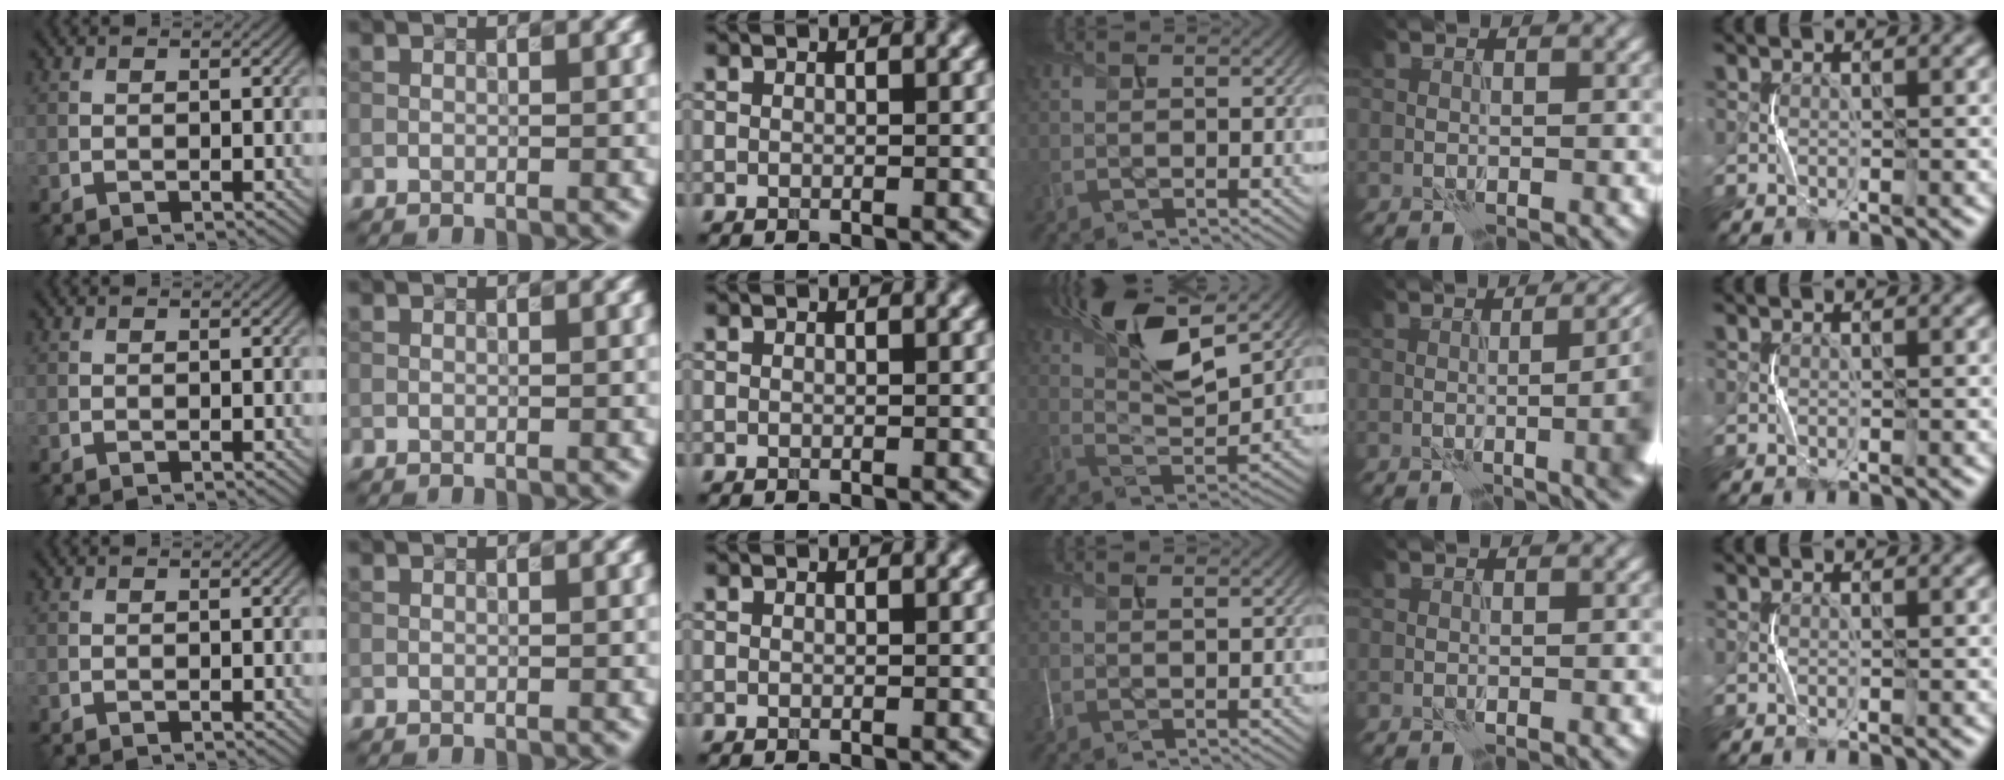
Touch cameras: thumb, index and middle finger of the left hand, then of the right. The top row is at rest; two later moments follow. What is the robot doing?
{"motion": "squeeze", "object": "paper clamp"}